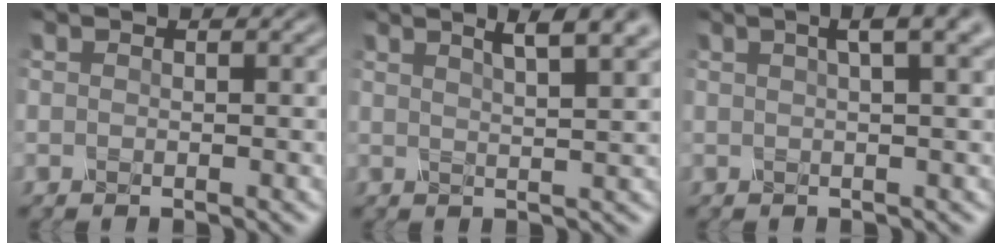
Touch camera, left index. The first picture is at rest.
{"total": 5.8, "force": [3.6, 1.8, 4.3], "torque": [-0.030, 0.028, 0.022]}
{"total": 4.8, "force": [2.4, 1.5, 3.9], "torque": [-0.041, 0.017, 0.015]}